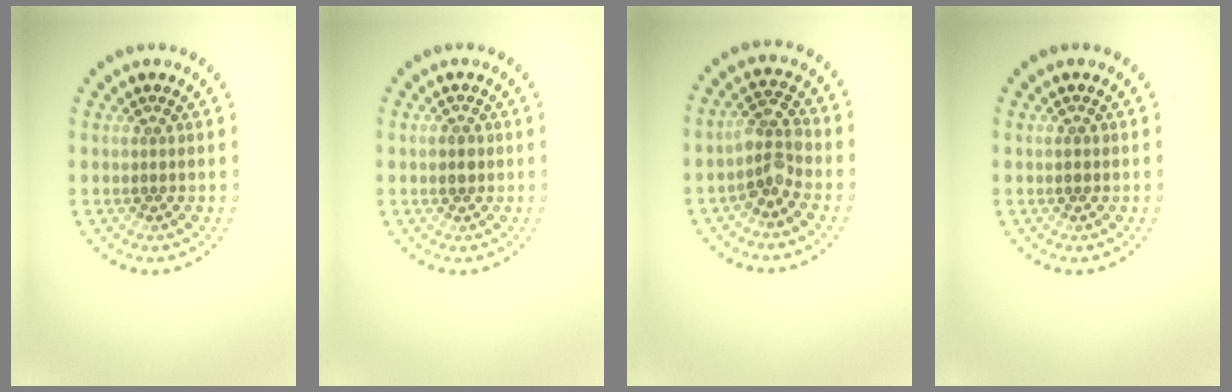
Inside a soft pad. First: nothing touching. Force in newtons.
{"total": 1.2, "press": 1.2, "slide": 0.1}
{"total": 2.9, "press": 2.6, "slide": 1.3}
{"total": 0.8, "press": 0.8, "slide": 0.1}